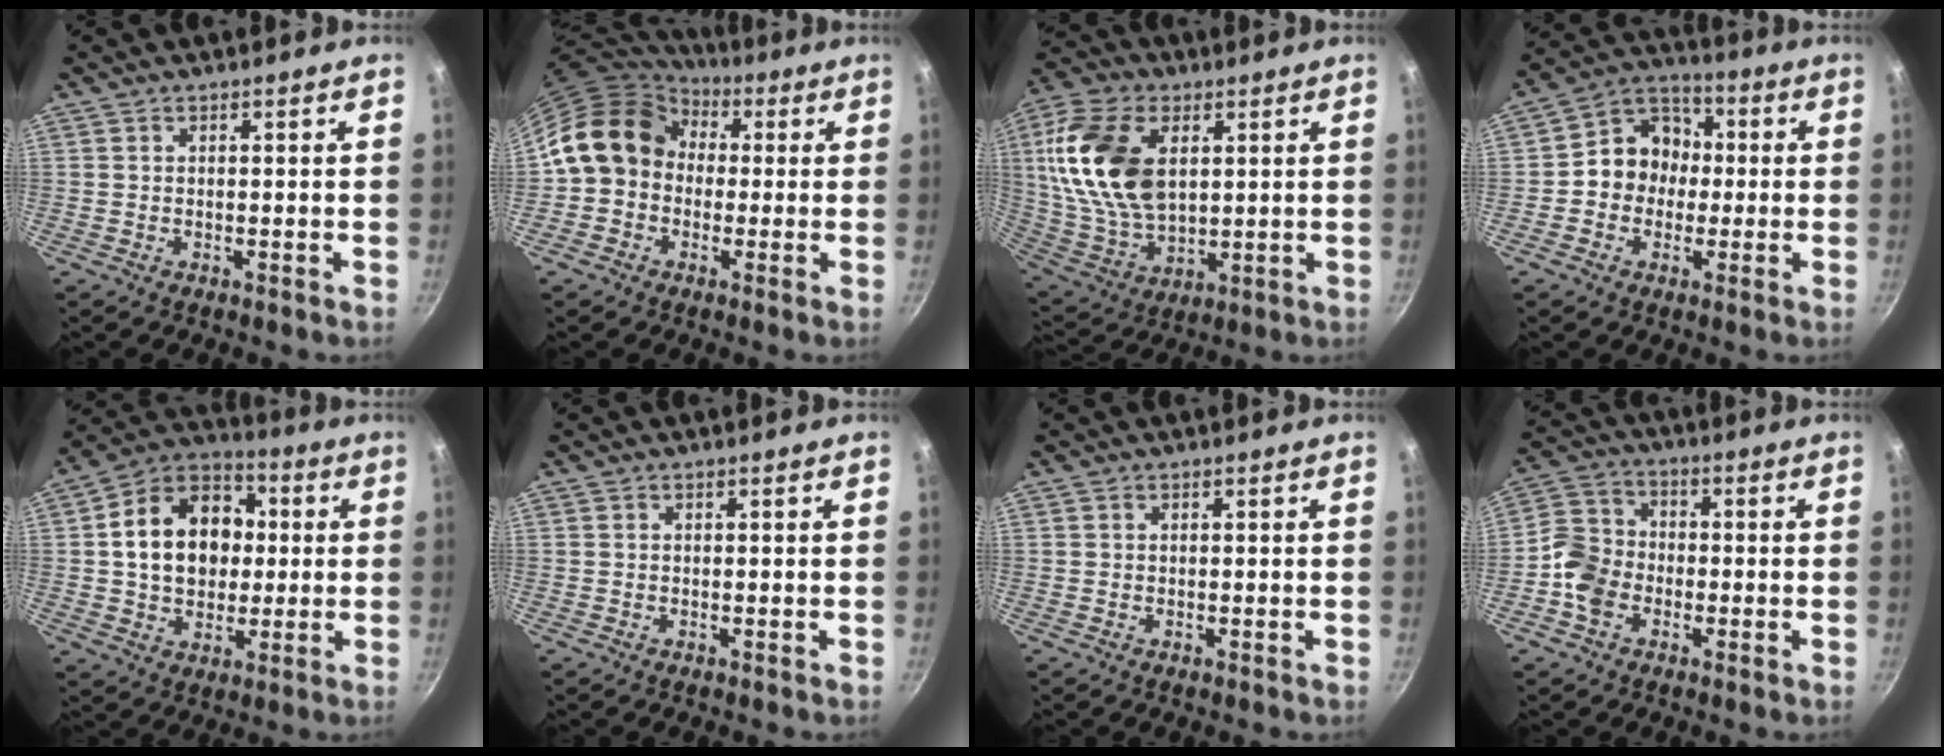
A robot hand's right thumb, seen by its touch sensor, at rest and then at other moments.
{"total": 13.6, "force": [1.3, 11.3, 7.3], "torque": [-0.098, 0.033, 0.003]}
{"total": 19.9, "force": [4.7, 12.2, 14.9], "torque": [-0.274, -0.011, 0.097]}
{"total": 10.2, "force": [-0.6, 9.0, 4.7], "torque": [-0.027, 0.031, -0.031]}
{"total": 16.9, "force": [1.6, 13.0, 10.7], "torque": [-0.146, 0.027, 0.017]}
{"total": 0.0}
{"total": 0.0}
{"total": 8.1, "force": [-2.9, 6.3, 4.1], "torque": [-0.059, 0.024, -0.073]}